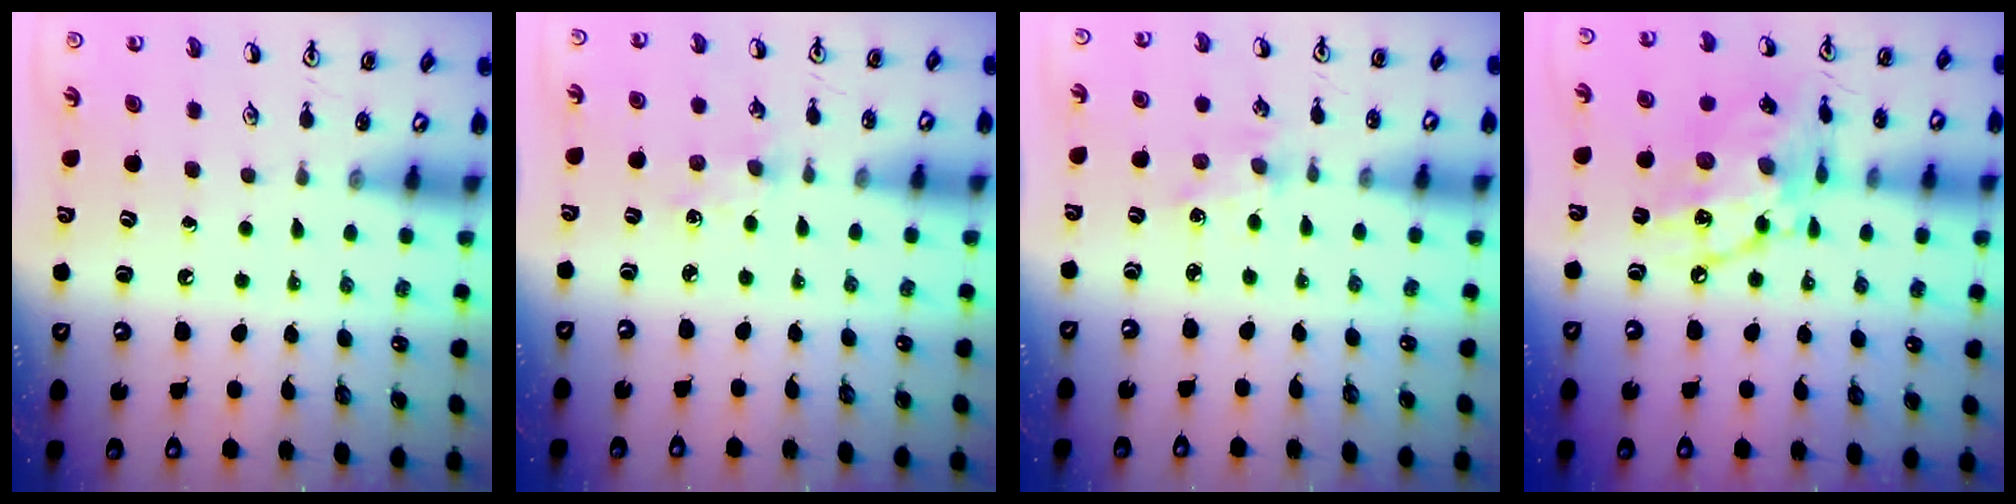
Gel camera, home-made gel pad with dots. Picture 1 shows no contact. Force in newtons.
{"total": 2.4, "press": 2.4, "slide": 0.4}
{"total": 1.9, "press": 1.8, "slide": 0.4}
{"total": 16.5, "press": 16.5, "slide": 1.5}